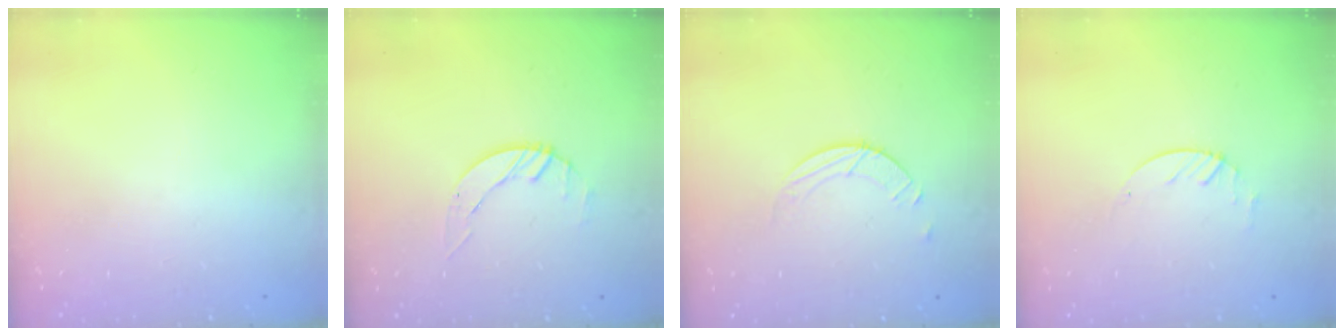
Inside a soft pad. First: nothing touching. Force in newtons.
{"total": 2.6, "press": 2.6, "slide": 0.3}
{"total": 2.6, "press": 2.6, "slide": 0.3}
{"total": 1.9, "press": 1.9, "slide": 0.3}